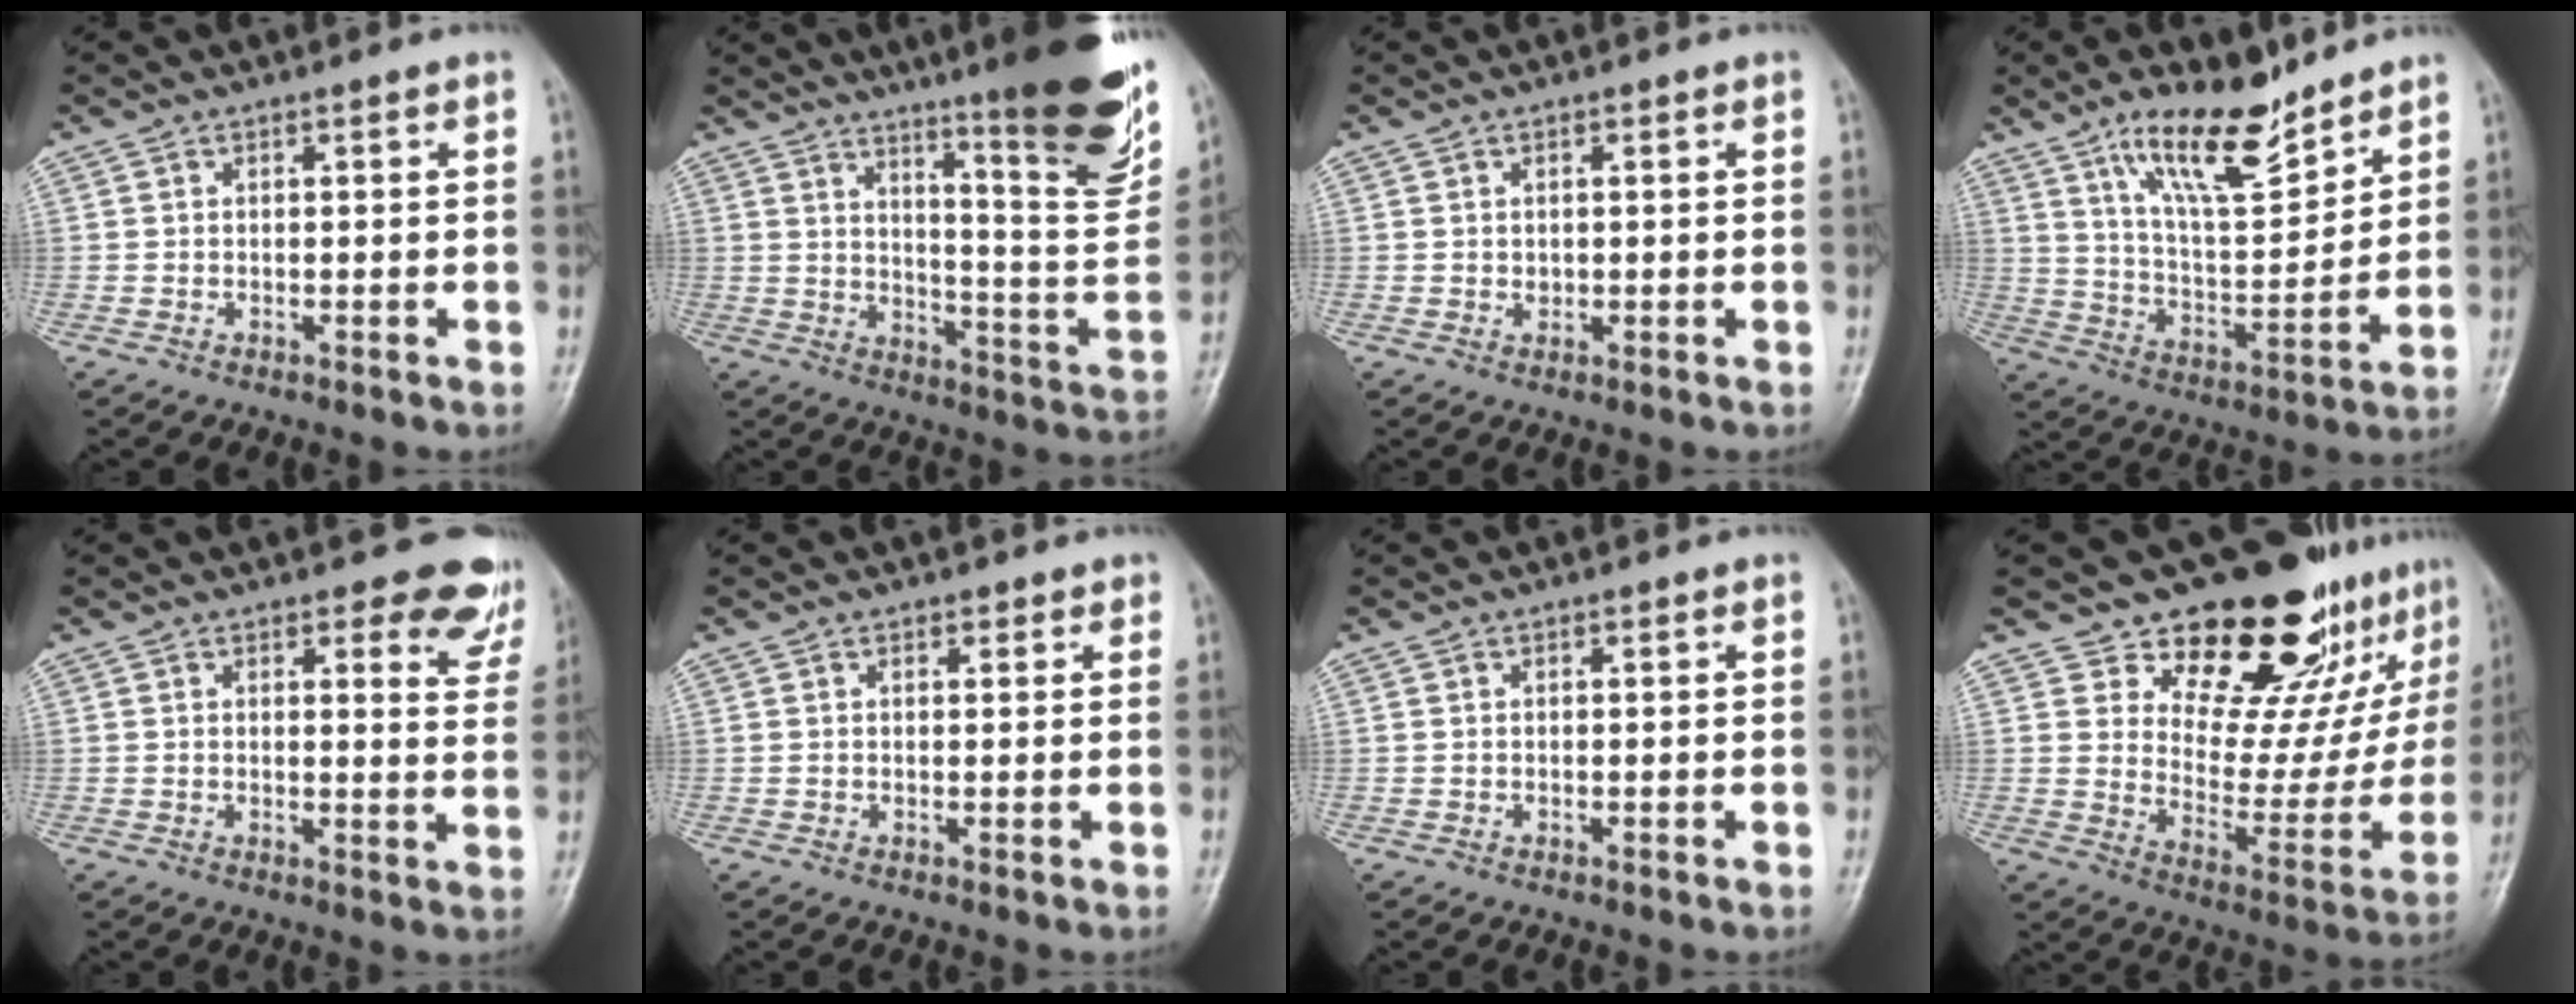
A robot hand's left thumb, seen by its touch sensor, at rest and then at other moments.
{"total": 22.5, "force": [14.5, 3.1, 16.9], "torque": [-0.207, -0.080, 0.206]}
{"total": 1.0, "force": [0.2, 0.8, 0.4], "torque": [-0.003, -0.001, 0.005]}
{"total": 15.0, "force": [10.7, 4.8, 9.4], "torque": [-0.136, -0.070, 0.196]}
{"total": 7.5, "force": [5.6, 3.1, 3.8], "torque": [-0.008, -0.034, 0.047]}
{"total": 1.2, "force": [0.8, 0.8, 0.4], "torque": [0.006, -0.004, 0.007]}
{"total": 0.0}
{"total": 23.5, "force": [16.4, 11.0, 12.7], "torque": [-0.116, -0.109, 0.233]}